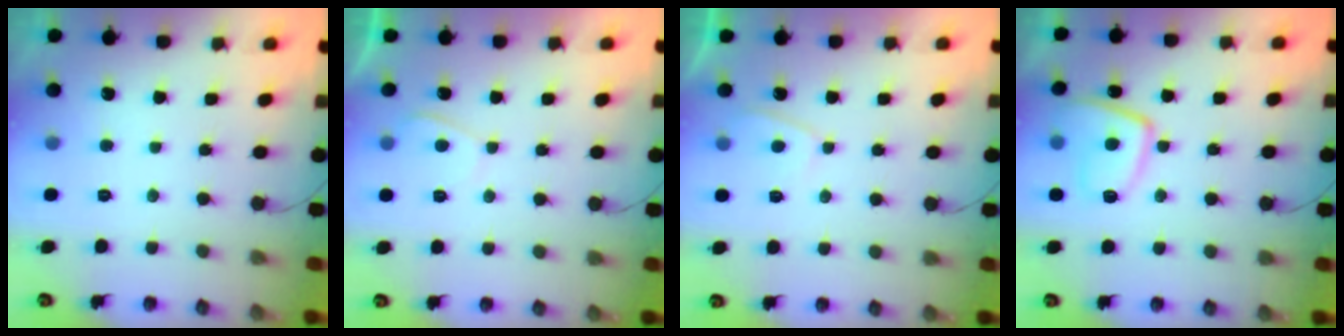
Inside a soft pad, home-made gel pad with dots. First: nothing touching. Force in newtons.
{"total": 2.3, "press": 2.2, "slide": 0.4}
{"total": 2.5, "press": 2.4, "slide": 0.6}
{"total": 10.4, "press": 10.3, "slide": 1.1}